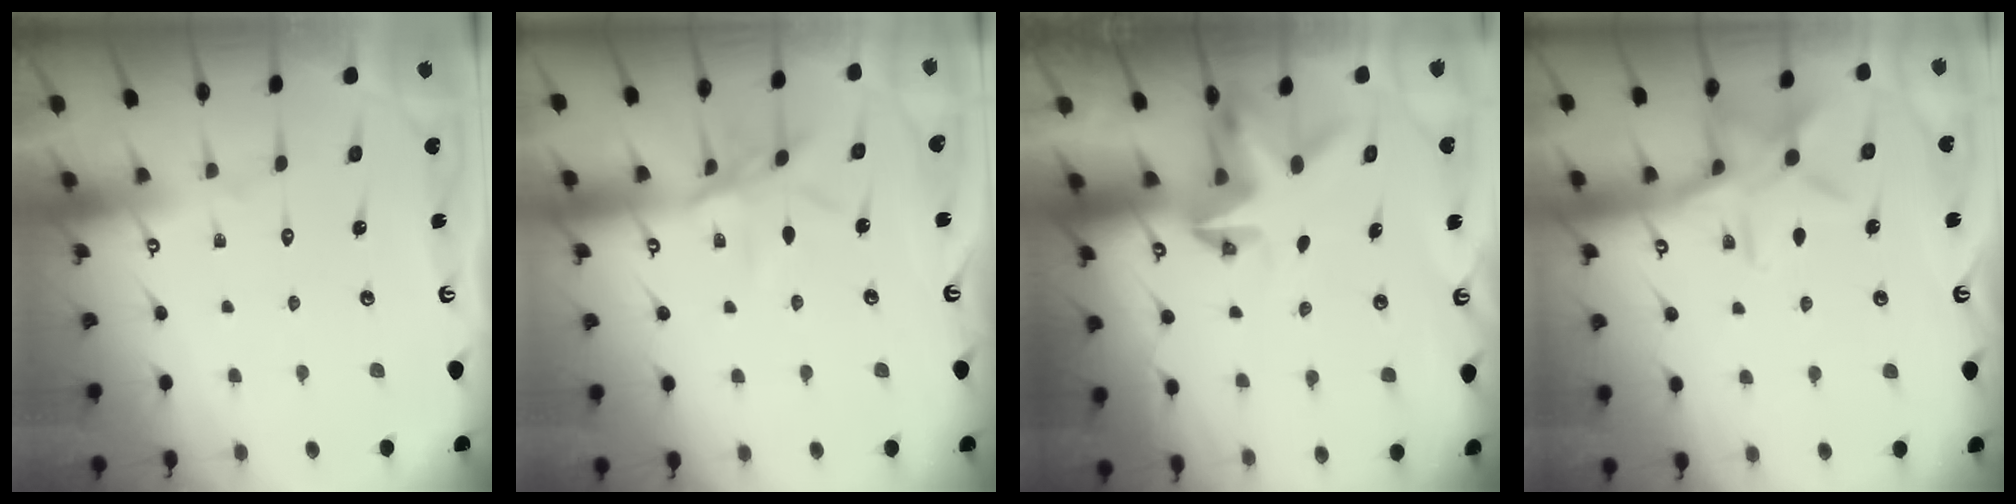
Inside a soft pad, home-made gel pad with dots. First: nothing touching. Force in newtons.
{"total": 8.5, "press": 8.5, "slide": 0.5}
{"total": 3.8, "press": 3.8, "slide": 0.1}
{"total": 11.0, "press": 11.0, "slide": 0.7}